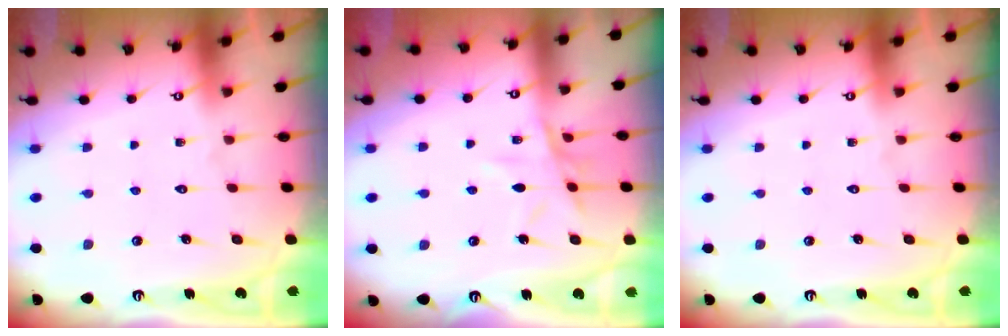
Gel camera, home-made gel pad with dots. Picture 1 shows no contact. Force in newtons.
{"total": 9.3, "press": 9.3, "slide": 0.6}
{"total": 0.0}